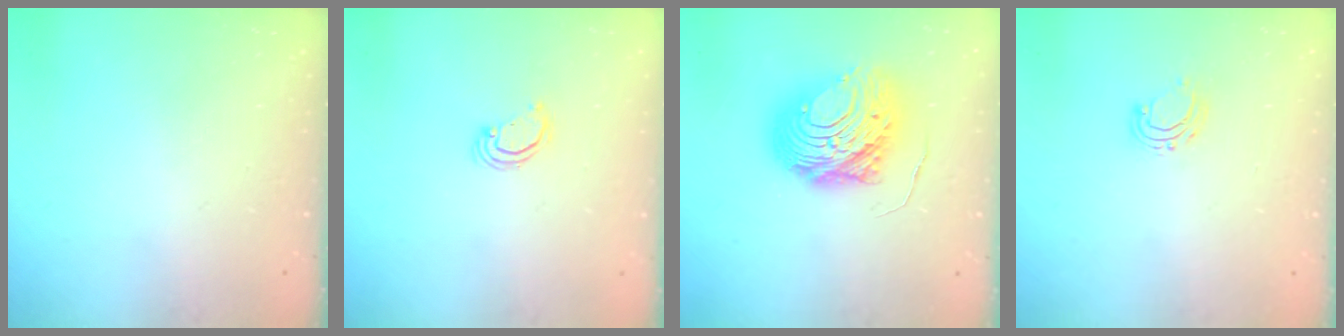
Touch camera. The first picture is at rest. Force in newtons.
{"total": 2.2, "press": 2.2, "slide": 0.2}
{"total": 14.1, "press": 14.0, "slide": 1.3}
{"total": 6.6, "press": 6.6, "slide": 0.7}